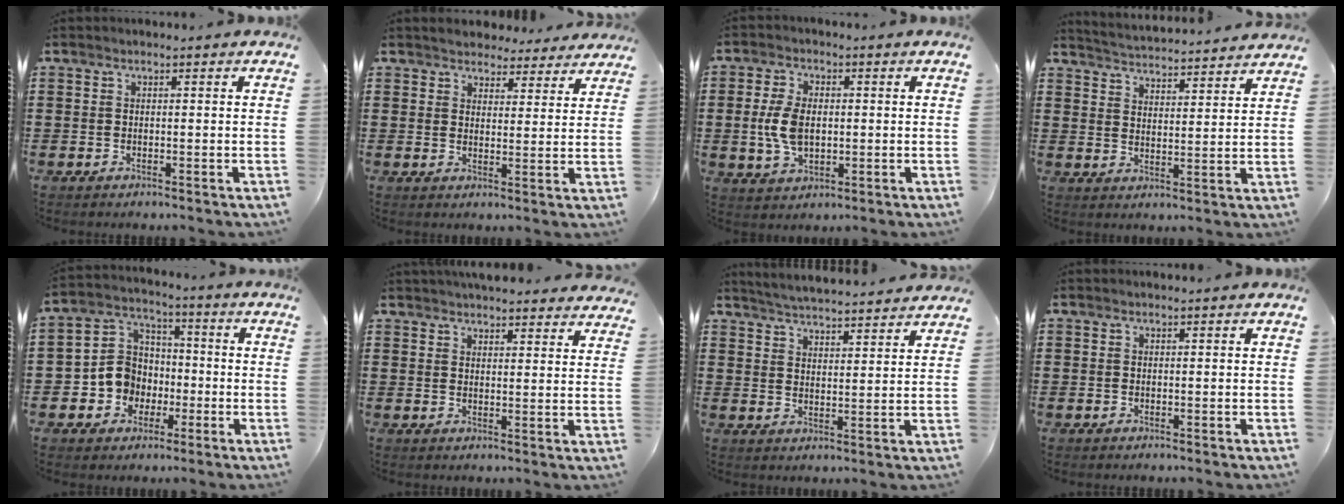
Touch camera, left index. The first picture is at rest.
{"total": 3.8, "force": [3.7, 0.6, -0.2], "torque": [-0.005, -0.017, 0.067]}
{"total": 6.5, "force": [0.1, 3.8, 5.2], "torque": [-0.130, 0.003, -0.005]}
{"total": 3.5, "force": [3.5, -0.5, -0.3], "torque": [-0.015, -0.031, 0.056]}
{"total": 7.6, "force": [-1.7, 7.1, 2.3], "torque": [-0.084, 0.011, -0.034]}
{"total": 4.1, "force": [4.0, 0.2, 0.5], "torque": [-0.013, -0.019, 0.073]}
{"total": 4.3, "force": [4.3, -0.6, 0.3], "torque": [-0.025, -0.029, 0.073]}
{"total": 0.0}